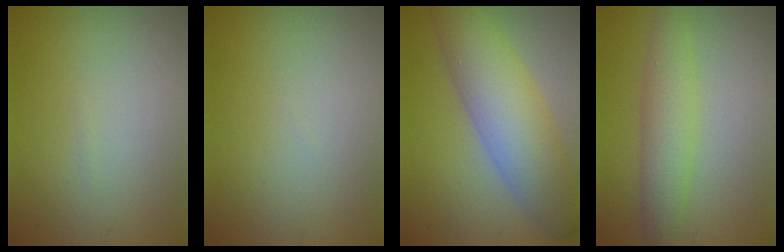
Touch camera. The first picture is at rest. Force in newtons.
{"total": 0.0}
{"total": 7.1, "press": 7.1, "slide": 0.4}
{"total": 3.3, "press": 3.3, "slide": 0.1}